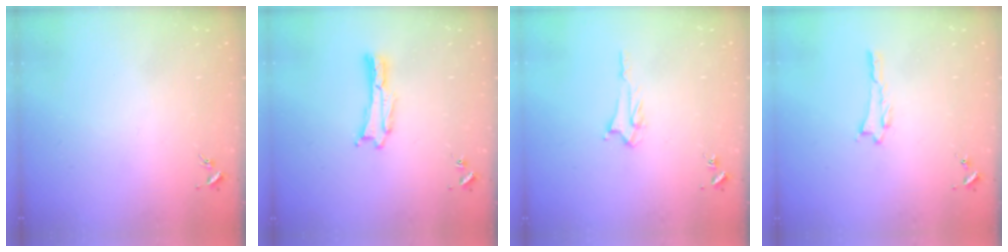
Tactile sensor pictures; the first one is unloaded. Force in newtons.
{"total": 0.7, "press": 0.7, "slide": 0.1}
{"total": 2.6, "press": 2.6, "slide": 0.3}
{"total": 0.0}